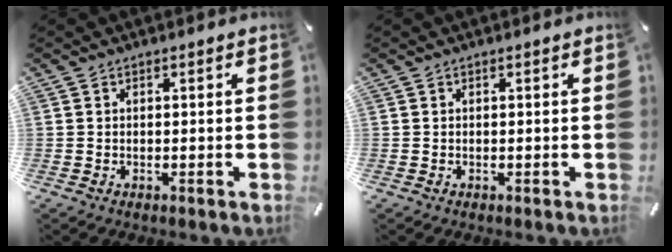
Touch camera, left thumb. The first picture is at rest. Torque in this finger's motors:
{"motor_torque": [0.04, 0.06, -0.02, 0.00, 0.00]}